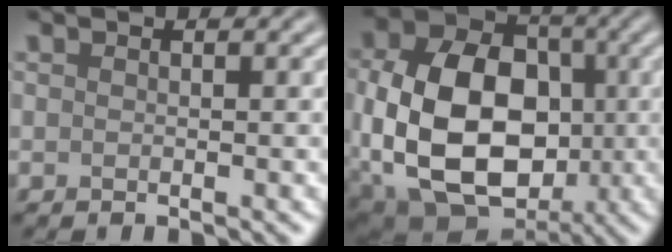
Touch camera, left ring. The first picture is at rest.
{"total": 15.3, "force": [-1.8, 10.9, 10.7], "torque": [-0.193, -0.016, -0.029]}